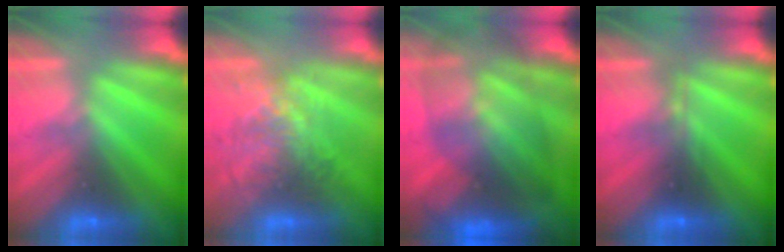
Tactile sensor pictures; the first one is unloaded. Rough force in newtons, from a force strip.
{"total": 3.6}
{"total": 9.8}
{"total": 2.3}